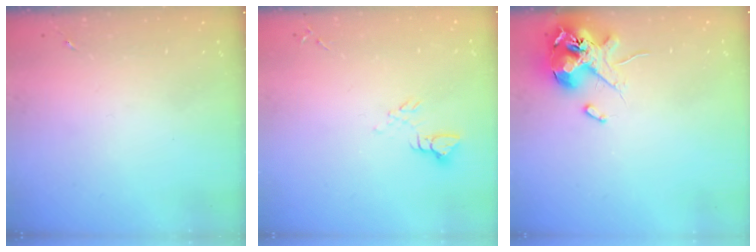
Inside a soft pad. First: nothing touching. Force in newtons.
{"total": 5.1, "press": 5.1, "slide": 0.4}
{"total": 13.6, "press": 13.5, "slide": 1.9}